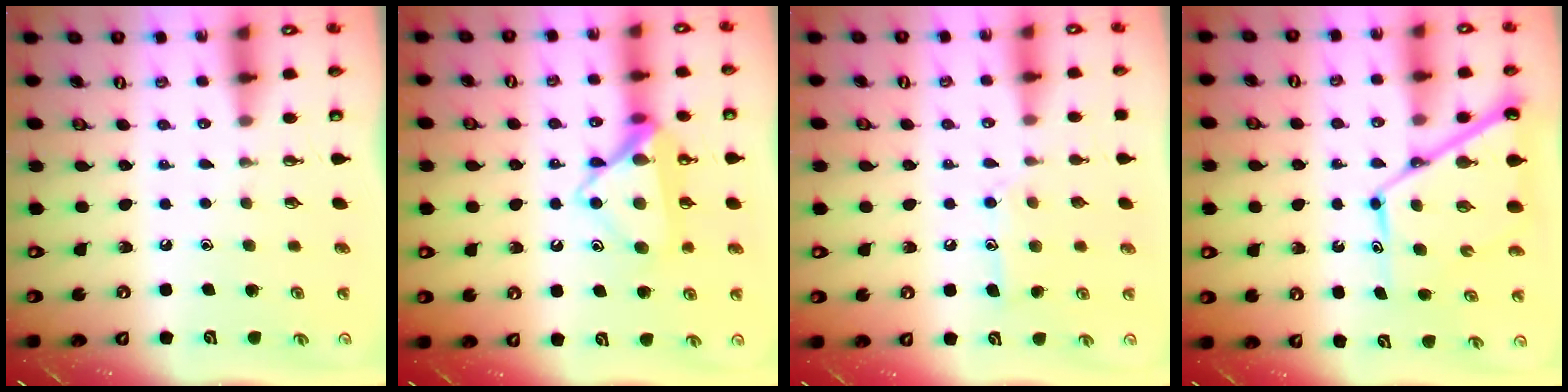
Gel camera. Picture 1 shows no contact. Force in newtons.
{"total": 15.3, "press": 15.3, "slide": 0.8}
{"total": 10.2, "press": 10.2, "slide": 0.7}
{"total": 13.3, "press": 13.2, "slide": 1.2}